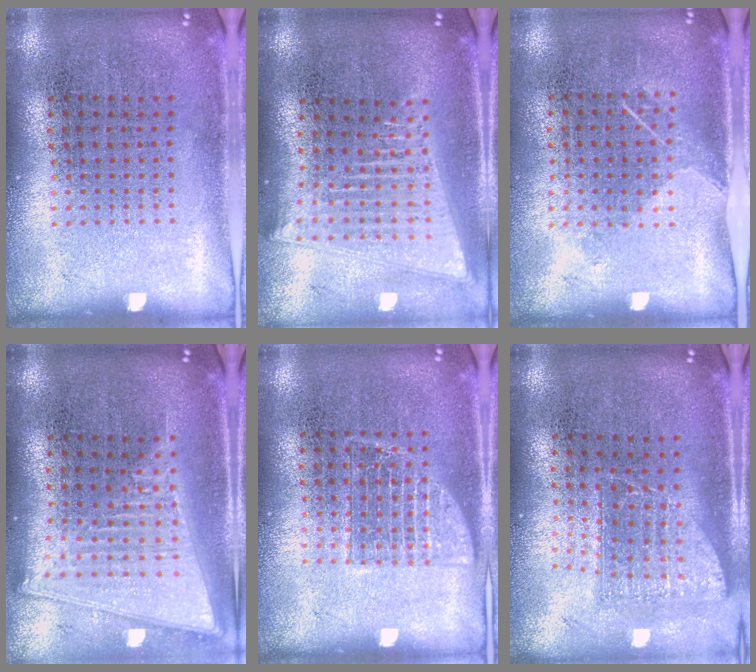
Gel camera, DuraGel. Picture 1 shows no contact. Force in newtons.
{"total": 2.1, "press": 1.8, "slide": 1.0}
{"total": 1.2, "press": 0.9, "slide": 0.8}
{"total": 2.1, "press": 1.8, "slide": 1.1}
{"total": 2.0, "press": 2.0, "slide": 0.4}
{"total": 1.7, "press": 1.3, "slide": 1.1}